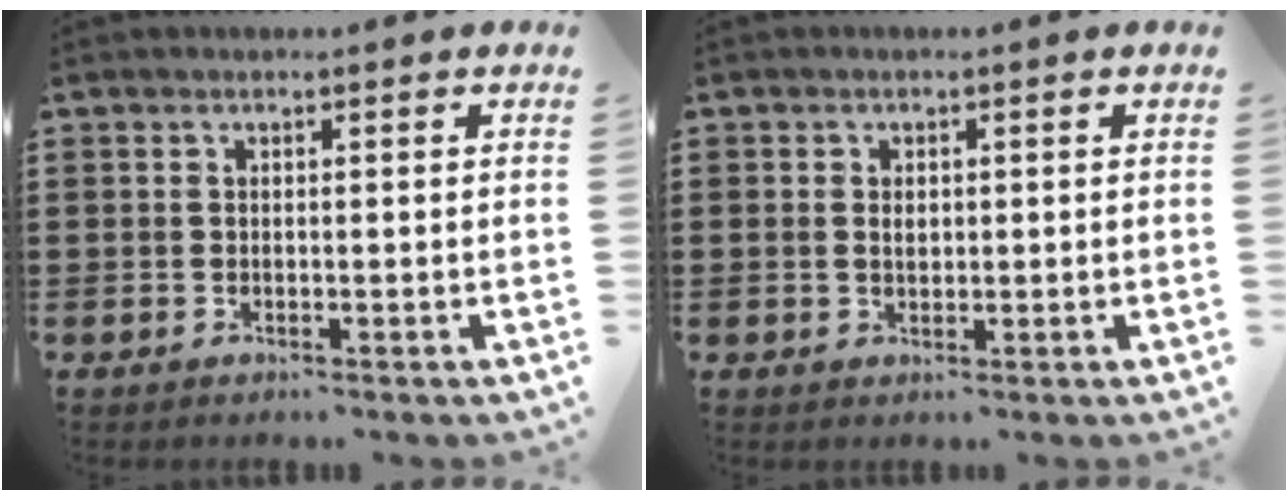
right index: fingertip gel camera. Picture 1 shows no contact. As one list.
[{"total": 1.5, "force": [0.2, 1.0, 1.1], "torque": [-0.023, 0.007, 0.002]}]